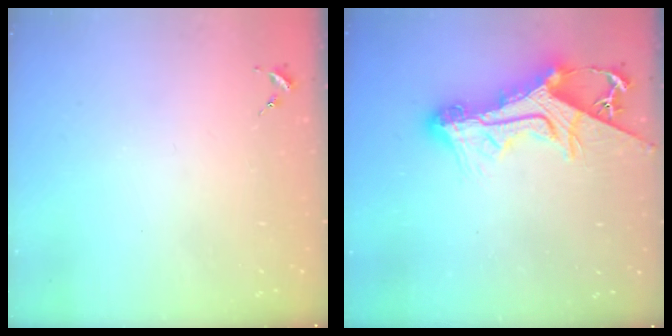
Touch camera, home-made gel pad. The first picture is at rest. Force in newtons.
{"total": 17.0, "press": 16.9, "slide": 1.8}